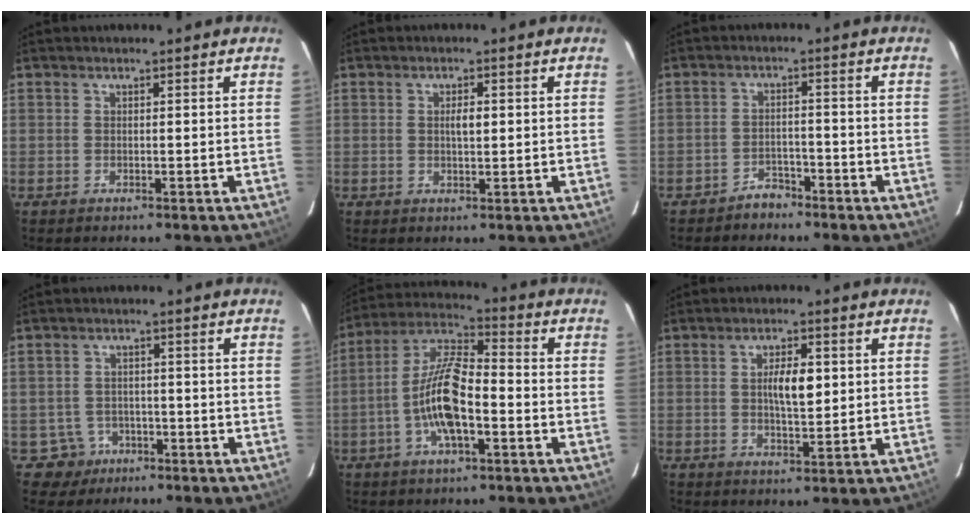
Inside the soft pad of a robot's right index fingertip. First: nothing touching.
{"total": 2.1, "force": [0.3, 0.7, 1.9], "torque": [-0.036, 0.002, 0.006]}
{"total": 2.8, "force": [-2.5, 1.3, 0.3], "torque": [-0.005, 0.005, -0.040]}
{"total": 4.4, "force": [-1.8, 3.9, -0.5], "torque": [0.012, 0.013, -0.023]}
{"total": 11.8, "force": [-3.0, 3.2, 11.0], "torque": [-0.224, 0.015, -0.056]}
{"total": 5.3, "force": [0.8, 1.6, 5.0], "torque": [-0.084, 0.004, 0.015]}